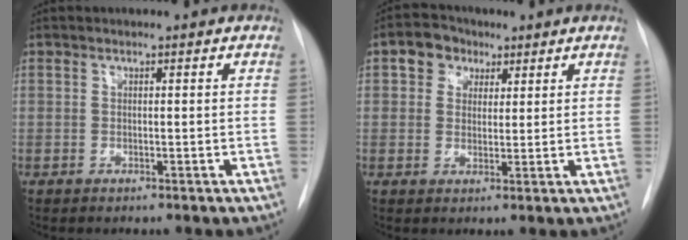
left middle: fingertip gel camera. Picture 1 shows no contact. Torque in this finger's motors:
{"motor_torque": [0.29, -0.28, -0.02, 0.03]}